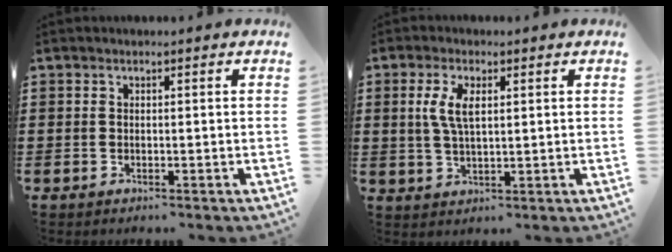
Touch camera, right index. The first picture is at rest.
{"total": 4.7, "force": [1.1, 2.0, 4.1], "torque": [-0.094, 0.006, 0.016]}